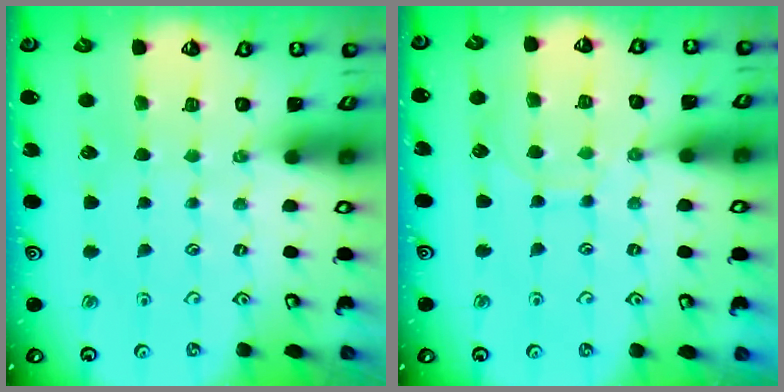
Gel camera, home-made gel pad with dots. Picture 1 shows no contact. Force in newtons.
{"total": 7.3, "press": 7.3, "slide": 0.6}